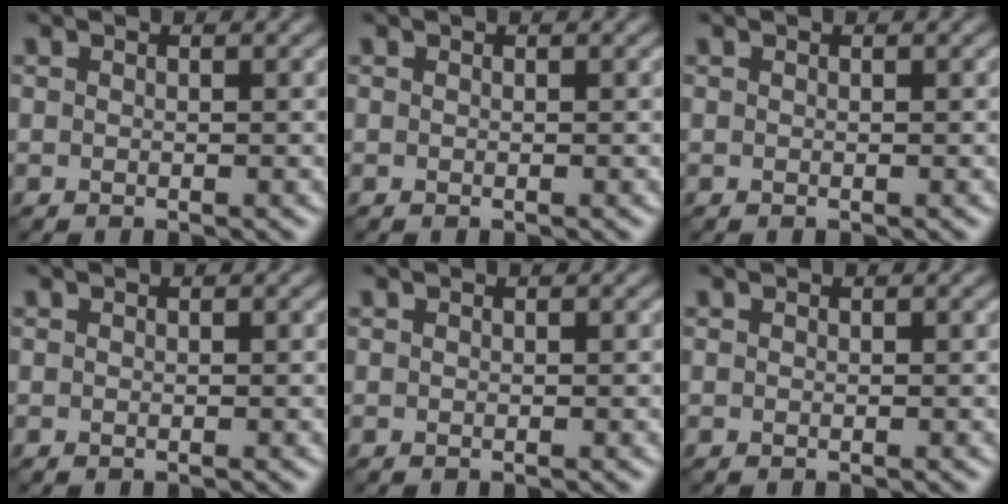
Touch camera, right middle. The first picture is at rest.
{"total": 0.0}
{"total": 0.0}
{"total": 0.0}
{"total": 0.0}
{"total": 0.0}